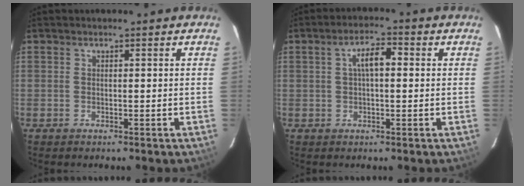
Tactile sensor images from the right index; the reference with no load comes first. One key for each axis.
{"total": 4.8, "fx": 0.8, "fy": 1.8, "fz": 4.3, "tx": -0.077, "ty": 0.015, "tz": 0.015}